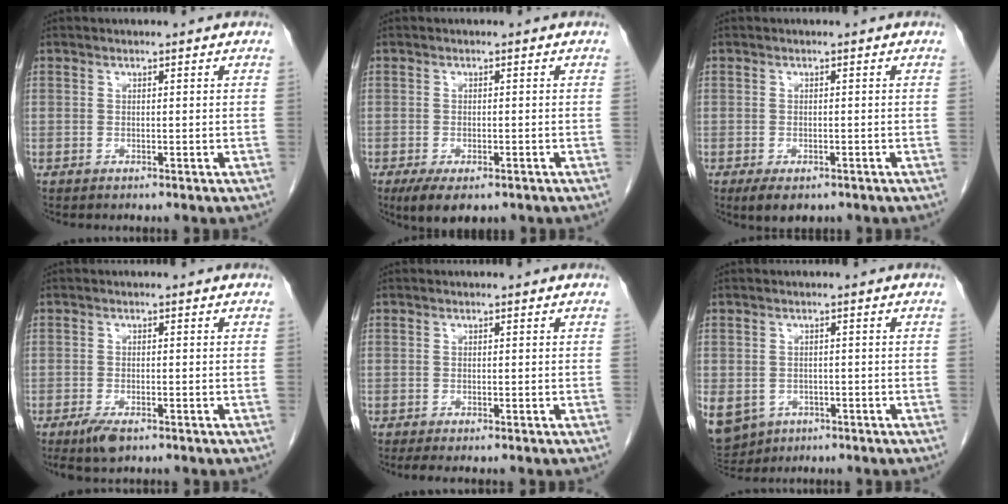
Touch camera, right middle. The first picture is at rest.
{"total": 5.6, "force": [-3.6, 2.2, 3.7], "torque": [-0.061, -0.011, -0.056]}
{"total": 4.0, "force": [-2.6, 1.9, 2.4], "torque": [-0.038, -0.008, -0.035]}
{"total": 3.6, "force": [-2.3, 1.1, 2.5], "torque": [-0.055, -0.006, -0.039]}
{"total": 2.3, "force": [-1.8, 0.4, 1.3], "torque": [-0.019, -0.008, -0.025]}
{"total": 14.7, "force": [-6.7, 11.7, 5.9], "torque": [-0.182, -0.011, -0.085]}